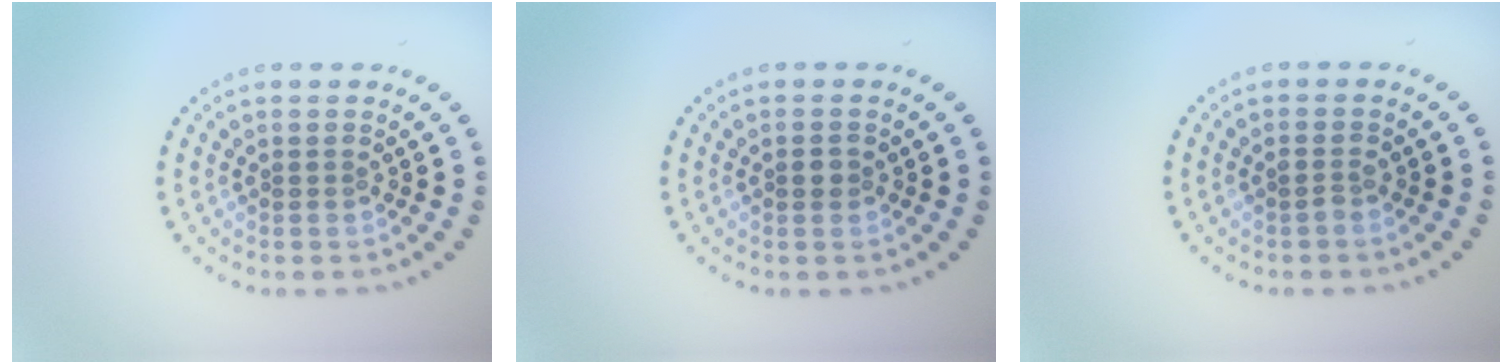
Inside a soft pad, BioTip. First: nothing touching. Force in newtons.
{"total": 1.1, "press": 1.1, "slide": 0.1}
{"total": 0.6, "press": 0.6, "slide": 0.2}